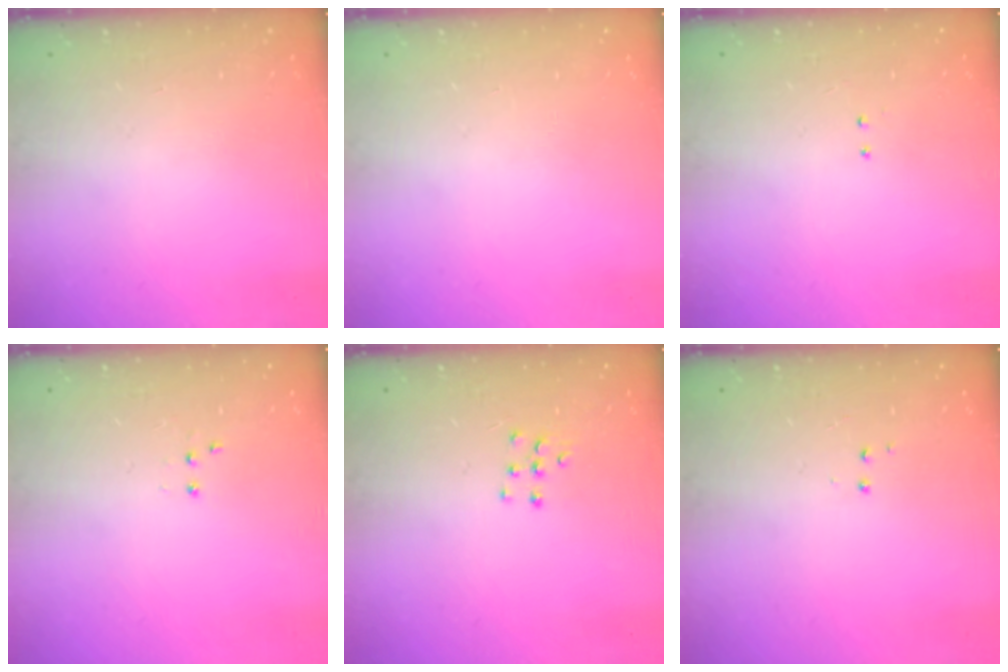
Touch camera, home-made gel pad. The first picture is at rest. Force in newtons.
{"total": 0.0}
{"total": 2.0, "press": 2.0, "slide": 0.4}
{"total": 3.0, "press": 2.9, "slide": 0.7}
{"total": 5.3, "press": 5.3, "slide": 0.5}
{"total": 2.9, "press": 2.8, "slide": 0.4}